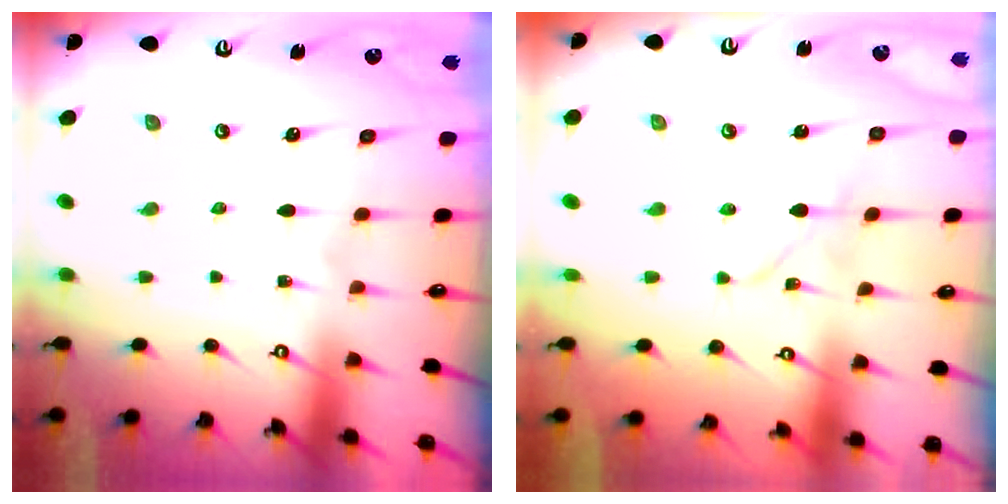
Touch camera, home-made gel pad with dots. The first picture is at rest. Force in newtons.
{"total": 2.6, "press": 2.6, "slide": 0.1}